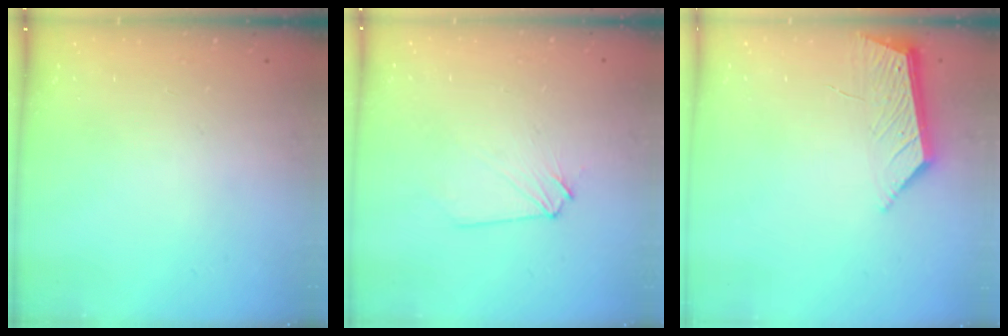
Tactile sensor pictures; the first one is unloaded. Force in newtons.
{"total": 2.5, "press": 2.4, "slide": 0.4}
{"total": 5.4, "press": 5.4, "slide": 0.5}